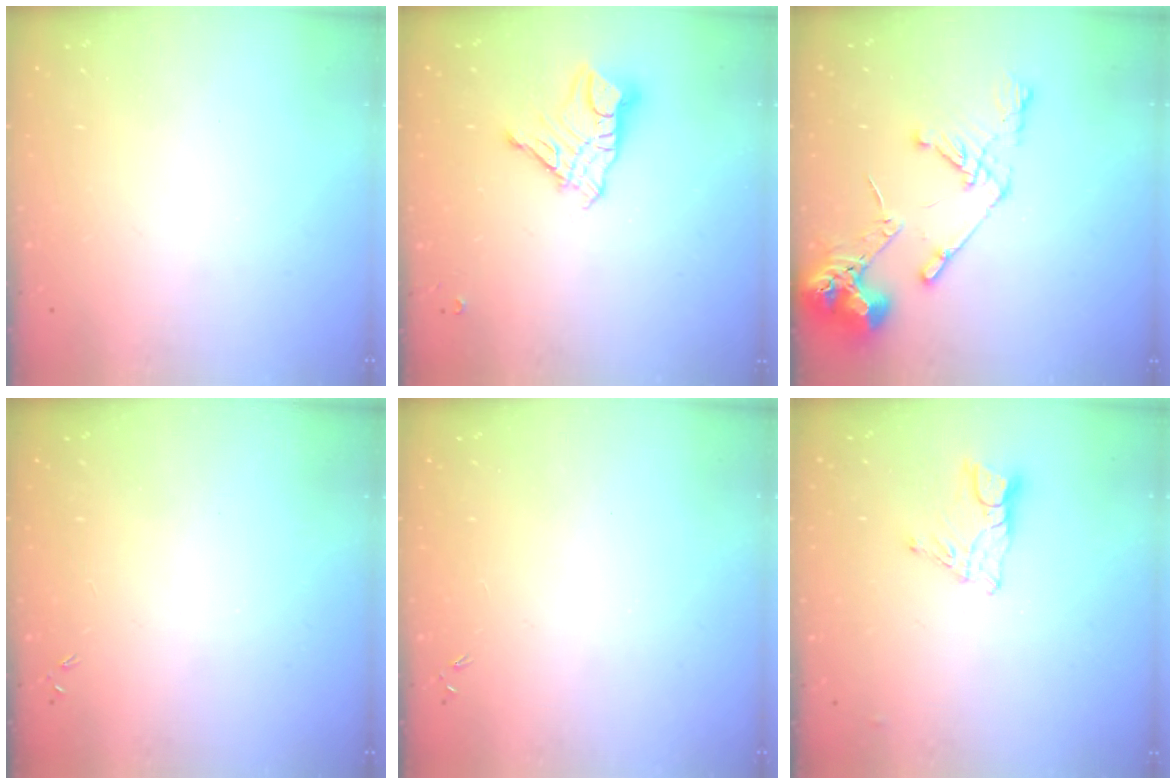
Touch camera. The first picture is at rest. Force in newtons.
{"total": 10.5, "press": 10.5, "slide": 1.0}
{"total": 15.0, "press": 14.9, "slide": 1.8}
{"total": 0.0}
{"total": 0.0}
{"total": 8.0, "press": 8.0, "slide": 0.6}